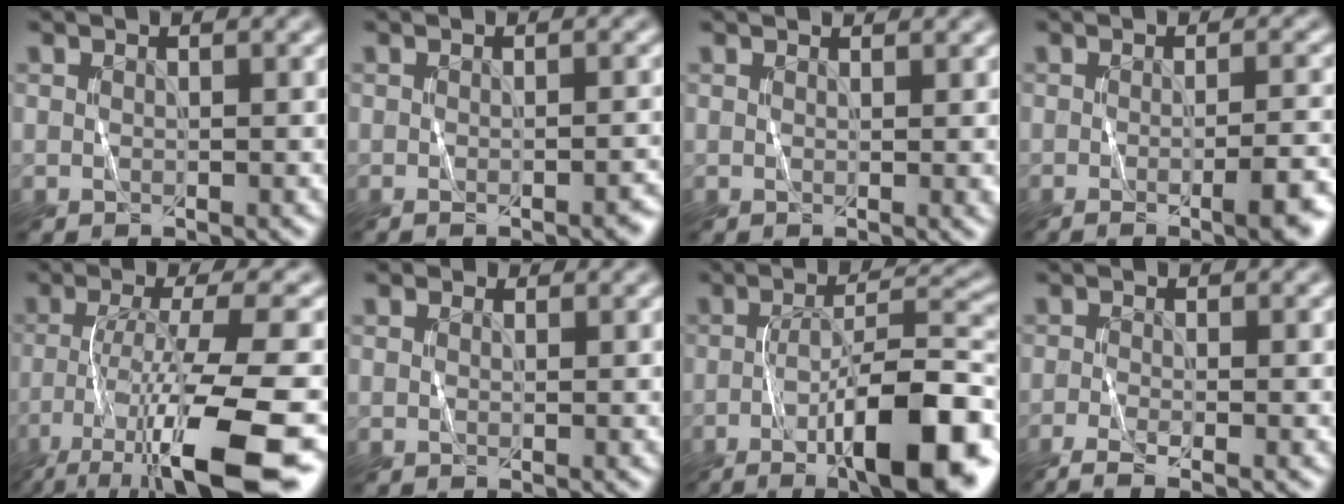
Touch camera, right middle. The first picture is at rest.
{"total": 2.2, "force": [-1.0, 0.5, 1.9], "torque": [-0.023, -0.005, -0.013]}
{"total": 1.7, "force": [1.4, 0.3, 0.9], "torque": [-0.008, 0.000, 0.020]}
{"total": 5.5, "force": [-1.9, 1.6, 4.9], "torque": [-0.055, -0.008, -0.019]}
{"total": 12.5, "force": [-7.6, 2.0, 9.7], "torque": [-0.163, -0.009, -0.131]}
{"total": 0.8, "force": [0.5, 0.5, 0.2], "torque": [-0.001, -0.002, 0.004]}
{"total": 13.4, "force": [-6.4, 3.9, 11.1], "torque": [-0.175, 0.003, -0.100]}
{"total": 3.9, "force": [-2.4, 1.1, 2.8], "torque": [-0.058, -0.007, -0.049]}